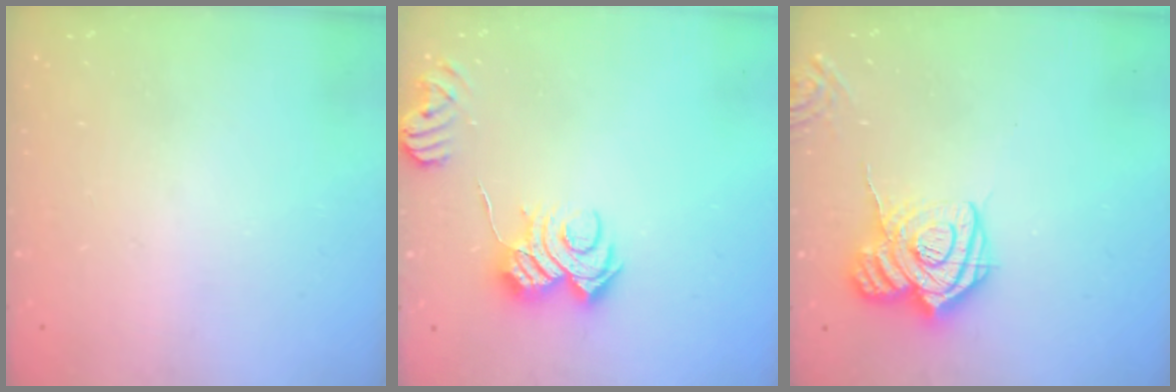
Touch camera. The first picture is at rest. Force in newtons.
{"total": 8.5, "press": 8.5, "slide": 0.7}
{"total": 14.7, "press": 14.6, "slide": 1.5}